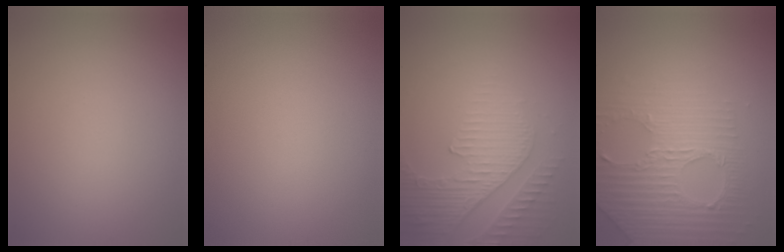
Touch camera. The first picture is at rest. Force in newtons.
{"total": 0.0}
{"total": 4.2, "press": 3.0, "slide": 2.9}
{"total": 4.0, "press": 3.8, "slide": 1.2}